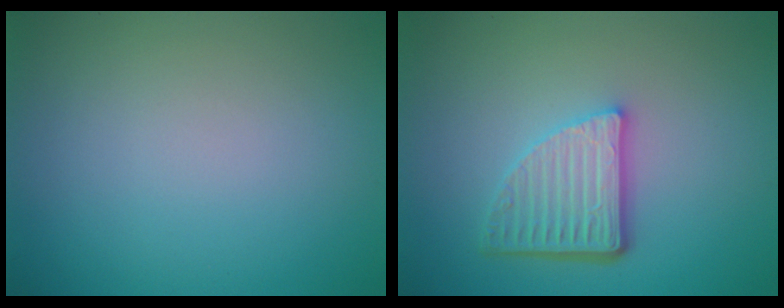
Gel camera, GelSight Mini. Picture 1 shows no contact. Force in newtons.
{"total": 4.9, "press": 3.5, "slide": 3.4}